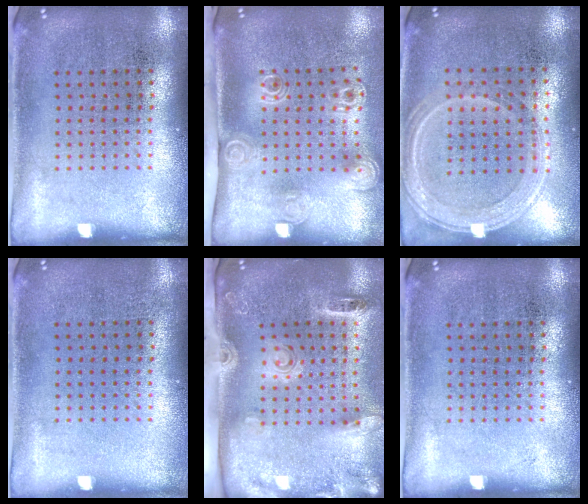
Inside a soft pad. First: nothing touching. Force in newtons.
{"total": 2.1, "press": 1.5, "slide": 1.5}
{"total": 1.2, "press": 1.2, "slide": 0.4}
{"total": 0.0}
{"total": 2.8, "press": 2.0, "slide": 2.0}
{"total": 0.0}